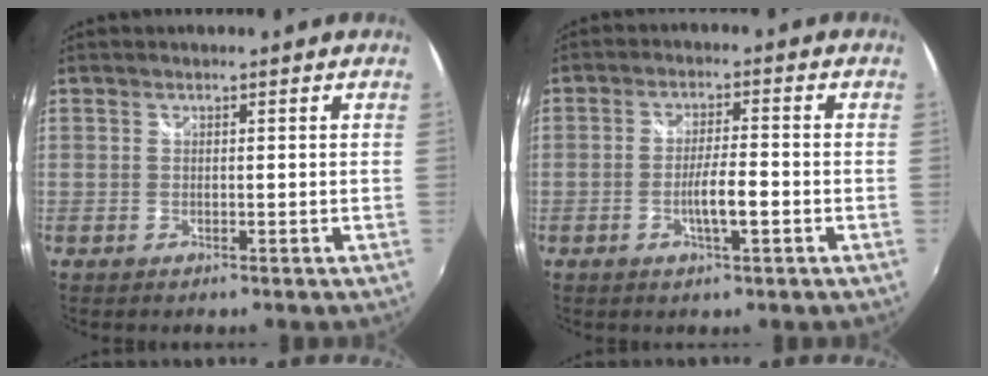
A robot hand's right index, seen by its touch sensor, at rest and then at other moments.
{"total": 5.2, "force": [-1.9, 0.7, 4.8], "torque": [-0.089, -0.004, -0.031]}